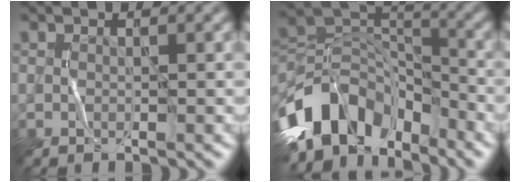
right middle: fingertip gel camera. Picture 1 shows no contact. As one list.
[{"total": 10.0, "force": [-6.0, 6.1, 5.1], "torque": [-0.091, 0.015, -0.125]}]